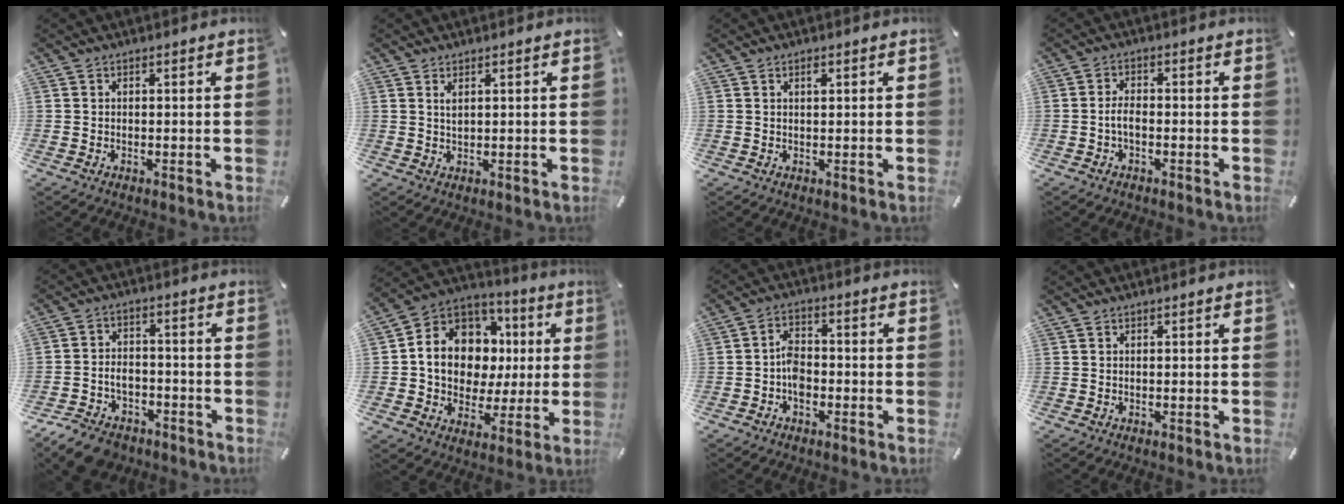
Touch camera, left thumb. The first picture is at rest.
{"total": 1.6, "force": [0.8, 0.6, 1.3], "torque": [-0.029, 0.000, 0.015]}
{"total": 1.0, "force": [0.5, 0.4, 0.8], "torque": [-0.009, -0.001, 0.007]}
{"total": 3.0, "force": [-1.0, 1.3, 2.5], "torque": [-0.056, 0.002, -0.023]}
{"total": 7.8, "force": [-5.5, 5.0, 2.6], "torque": [-0.043, 0.038, -0.099]}
{"total": 12.6, "force": [1.5, 11.1, 5.8], "torque": [-0.129, -0.023, 0.035]}
{"total": 5.0, "force": [-1.9, 3.6, 3.0], "torque": [-0.051, 0.017, -0.032]}
{"total": 0.0}